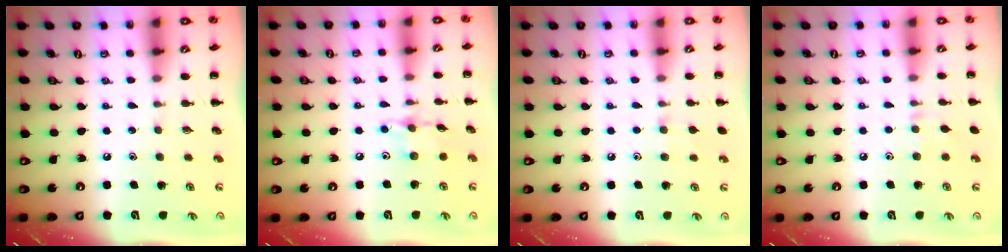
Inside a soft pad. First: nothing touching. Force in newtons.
{"total": 7.9, "press": 7.9, "slide": 0.7}
{"total": 5.8, "press": 5.4, "slide": 2.1}
{"total": 4.8, "press": 4.5, "slide": 1.7}